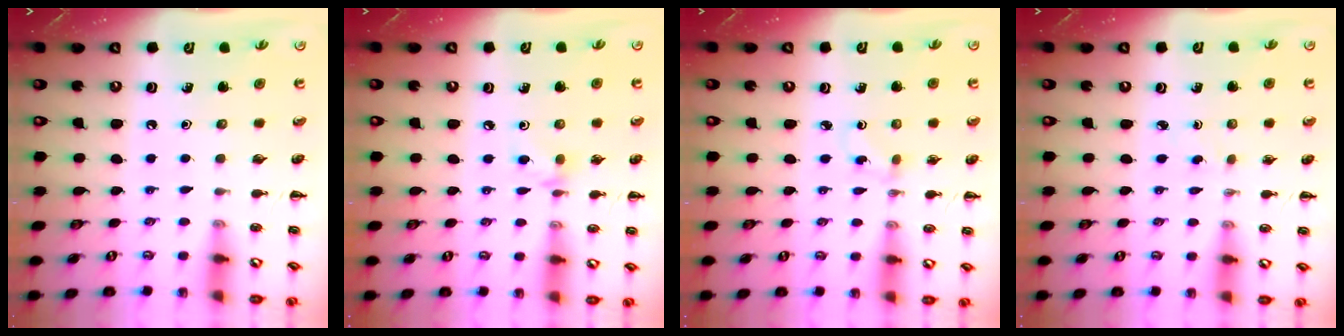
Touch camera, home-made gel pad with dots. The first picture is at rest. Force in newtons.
{"total": 4.7, "press": 4.4, "slide": 1.5}
{"total": 1.3, "press": 1.1, "slide": 0.7}
{"total": 0.9, "press": 0.7, "slide": 0.5}